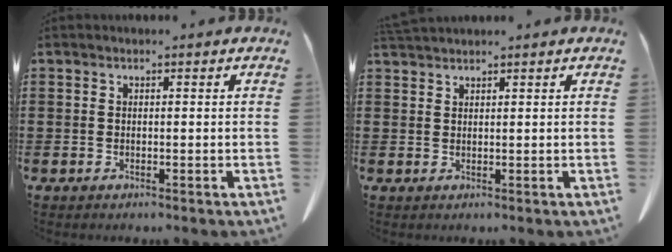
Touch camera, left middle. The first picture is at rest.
{"total": 1.7, "force": [1.7, 0.0, 0.3], "torque": [-0.010, -0.002, 0.034]}